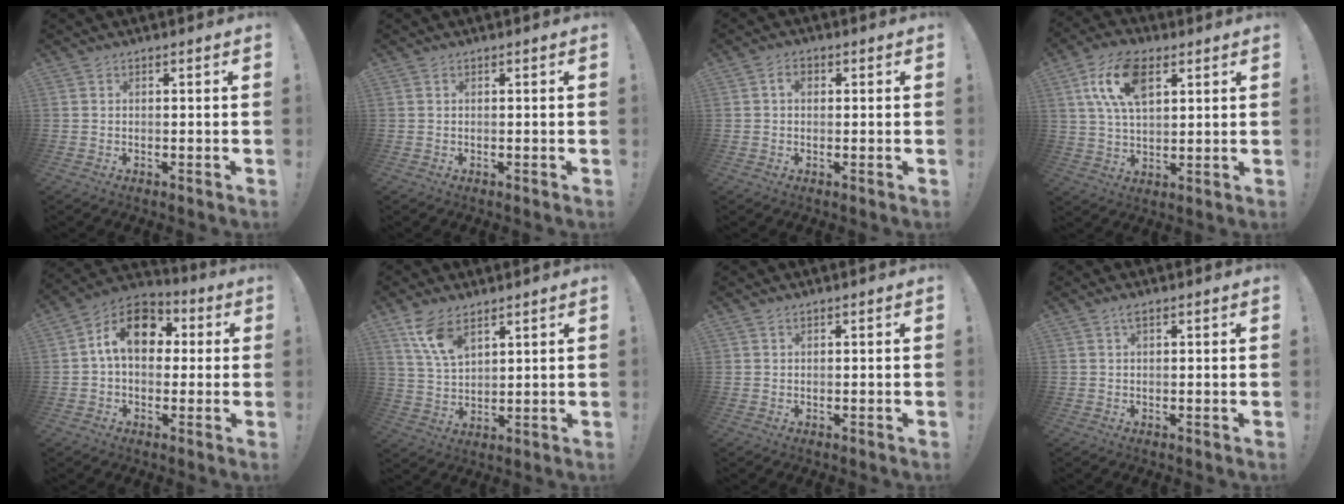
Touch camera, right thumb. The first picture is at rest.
{"total": 0.0}
{"total": 2.7, "force": [0.5, 1.9, 1.8], "torque": [-0.019, 0.002, 0.006]}
{"total": 14.1, "force": [6.0, 7.7, 10.1], "torque": [-0.187, -0.005, 0.108]}
{"total": 14.6, "force": [3.5, 10.1, 10.0], "torque": [-0.150, 0.006, 0.066]}
{"total": 10.0, "force": [6.6, 4.7, 5.9], "torque": [-0.104, -0.029, 0.125]}
{"total": 0.8, "force": [0.6, 0.5, 0.2], "torque": [0.004, -0.003, 0.011]}
{"total": 1.8, "force": [1.0, 0.4, 1.5], "torque": [-0.024, -0.001, 0.016]}